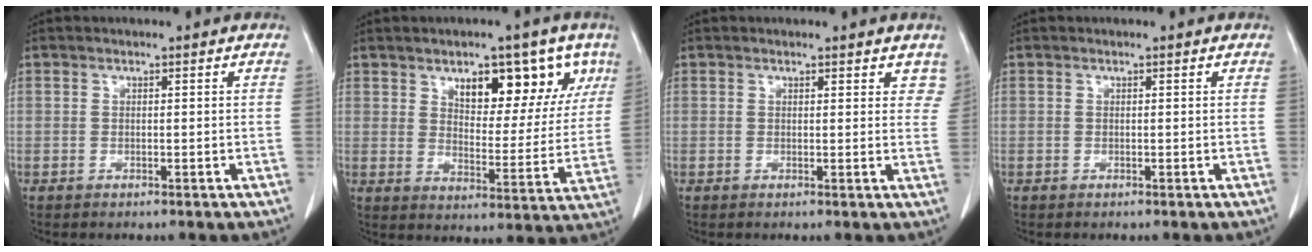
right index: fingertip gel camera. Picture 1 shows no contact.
{"total": 11.7, "force": [6.7, 5.3, 8.0], "torque": [-0.095, 0.003, 0.101]}
{"total": 3.5, "force": [2.9, 1.5, 1.3], "torque": [0.008, -0.005, 0.020]}
{"total": 0.0}